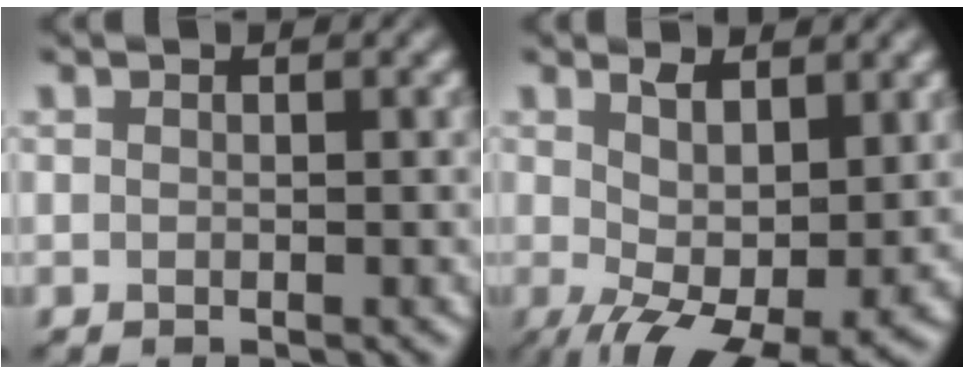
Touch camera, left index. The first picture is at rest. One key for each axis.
{"total": 6.0, "fx": 0.1, "fy": 2.2, "fz": 5.6, "tx": -0.095, "ty": -0.010, "tz": 0.005}